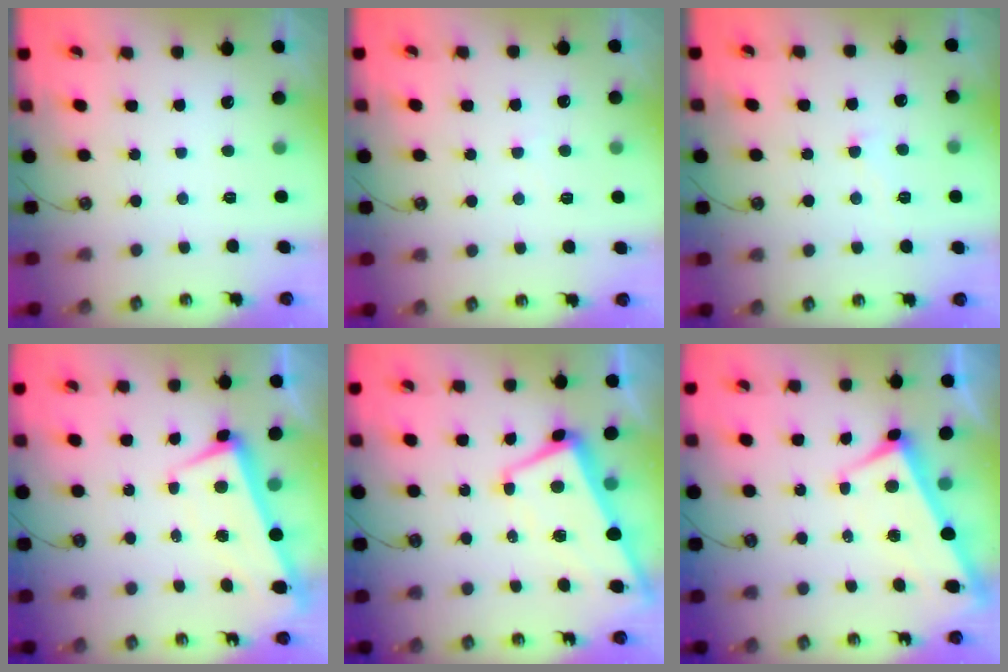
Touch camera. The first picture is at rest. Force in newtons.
{"total": 1.3, "press": 1.3, "slide": 0.4}
{"total": 3.3, "press": 3.2, "slide": 0.7}
{"total": 2.1, "press": 1.3, "slide": 1.6}
{"total": 1.6, "press": 1.2, "slide": 1.1}
{"total": 2.7, "press": 2.5, "slide": 0.9}